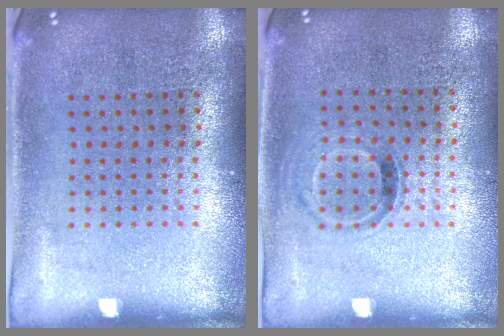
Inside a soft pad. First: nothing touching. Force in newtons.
{"total": 0.8, "press": 0.7, "slide": 0.4}